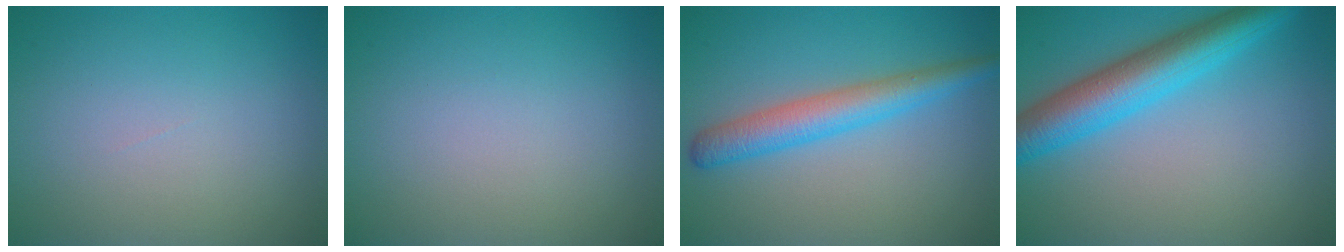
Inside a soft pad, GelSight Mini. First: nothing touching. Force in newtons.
{"total": 0.0}
{"total": 4.2, "press": 4.2, "slide": 0.1}
{"total": 6.9, "press": 6.9, "slide": 0.2}